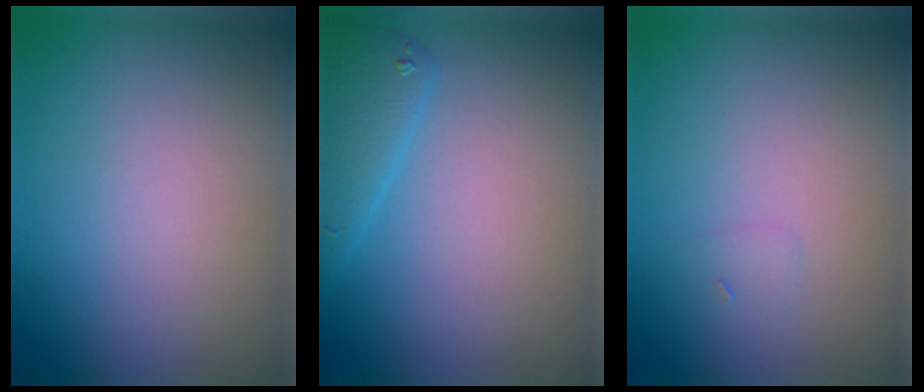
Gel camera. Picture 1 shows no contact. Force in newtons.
{"total": 2.9, "press": 2.9, "slide": 0.2}
{"total": 0.5, "press": 0.5, "slide": 0.1}